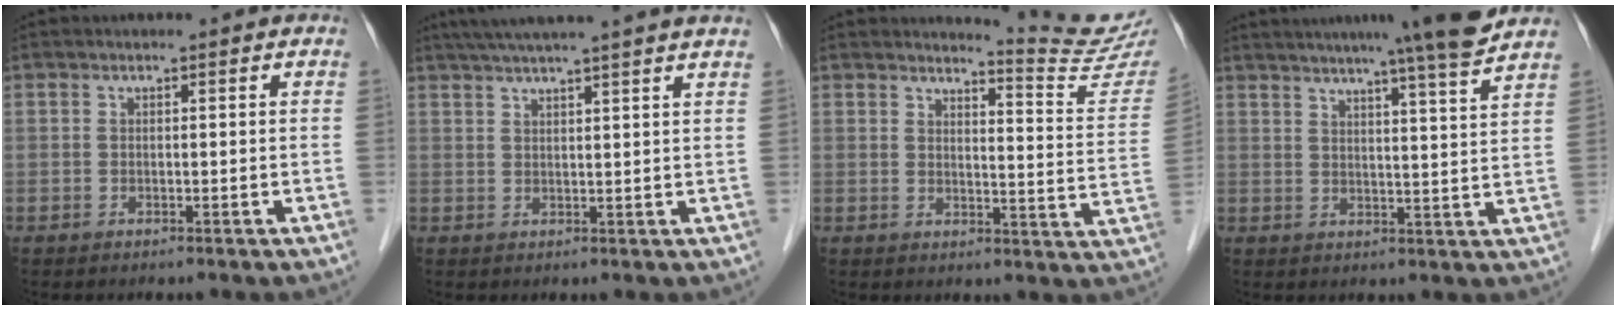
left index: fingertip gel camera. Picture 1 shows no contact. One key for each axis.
{"total": 10.9, "fx": 9.0, "fy": -1.4, "fz": 5.8, "tx": -0.091, "ty": 0.029, "tz": 0.116}
{"total": 10.2, "fx": 10.1, "fy": -1.5, "fz": 0.6, "tx": -0.017, "ty": -0.085, "tz": 0.115}
{"total": 13.4, "fx": 11.6, "fy": -1.4, "fz": 6.6, "tx": -0.105, "ty": -0.011, "tz": 0.144}